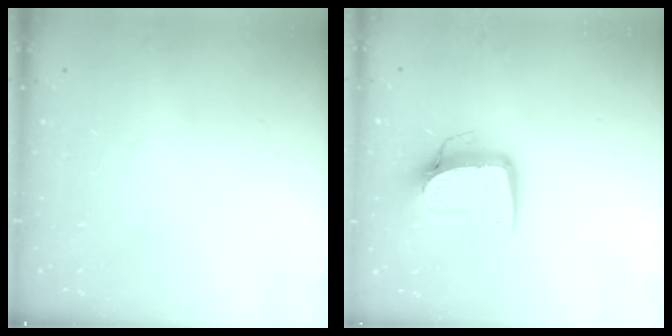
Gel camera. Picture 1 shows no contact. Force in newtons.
{"total": 12.2, "press": 12.1, "slide": 1.3}